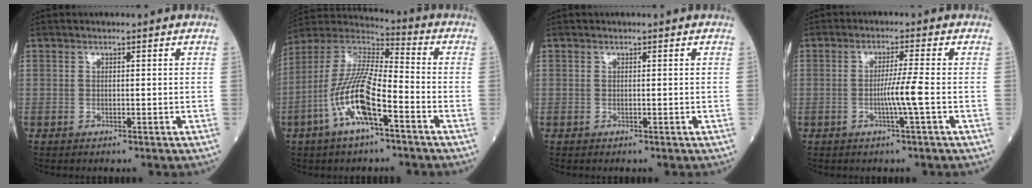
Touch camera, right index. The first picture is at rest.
{"total": 13.7, "force": [-5.3, 3.1, 12.3], "torque": [-0.256, 0.004, -0.105]}
{"total": 0.0}
{"total": 4.0, "force": [-1.0, -1.2, 3.7], "torque": [-0.070, -0.004, -0.019]}